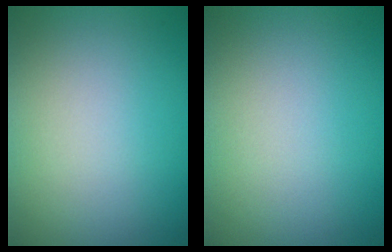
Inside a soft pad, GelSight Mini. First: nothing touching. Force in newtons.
{"total": 0.0}